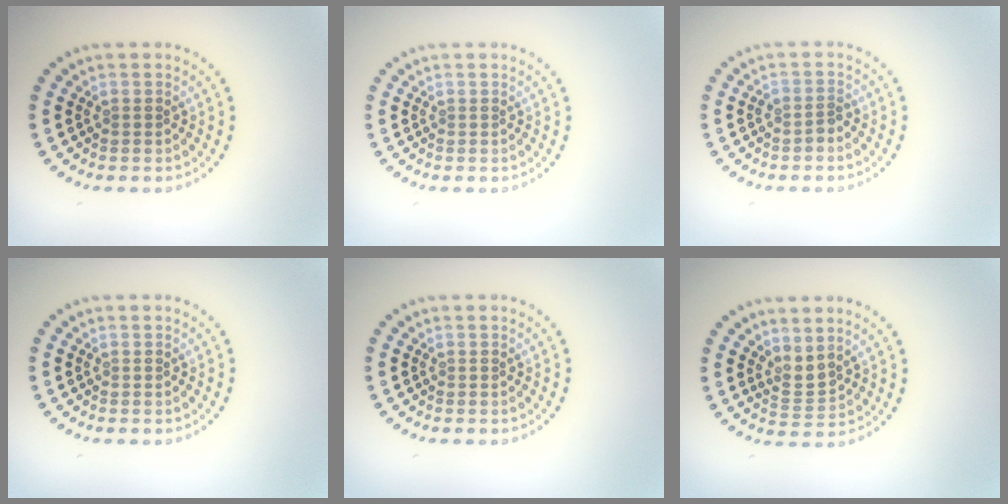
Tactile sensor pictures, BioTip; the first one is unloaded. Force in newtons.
{"total": 0.0}
{"total": 1.0, "press": 0.8, "slide": 0.7}
{"total": 0.0}
{"total": 0.0}
{"total": 1.9, "press": 1.4, "slide": 1.3}